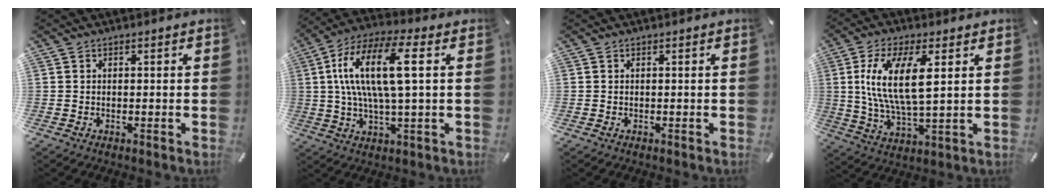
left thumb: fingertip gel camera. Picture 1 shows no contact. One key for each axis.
{"total": 16.2, "fx": 2.9, "fy": 5.2, "fz": 15.0, "tx": -0.312, "ty": -0.002, "tz": 0.041}
{"total": 0.0}
{"total": 13.5, "fx": 3.6, "fy": 5.1, "fz": 12.0, "tx": -0.256, "ty": -0.007, "tz": 0.057}